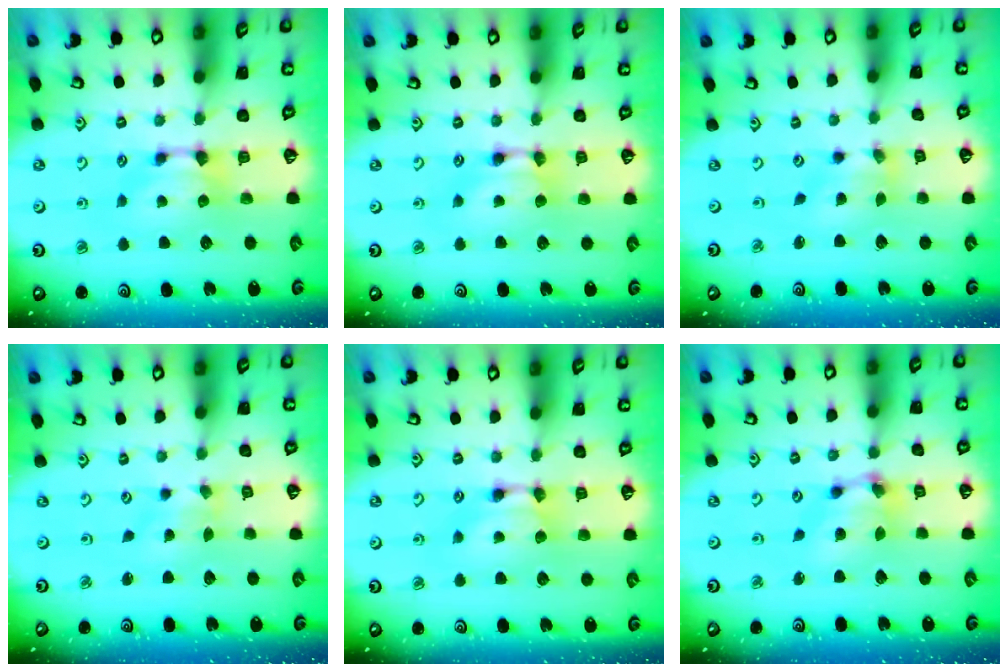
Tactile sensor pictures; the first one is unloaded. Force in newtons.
{"total": 1.6, "press": 1.6, "slide": 0.2}
{"total": 1.6, "press": 0.2, "slide": 1.5}
{"total": 1.7, "press": 1.3, "slide": 1.0}
{"total": 1.7, "press": 1.7, "slide": 0.2}
{"total": 6.4, "press": 6.1, "slide": 1.9}